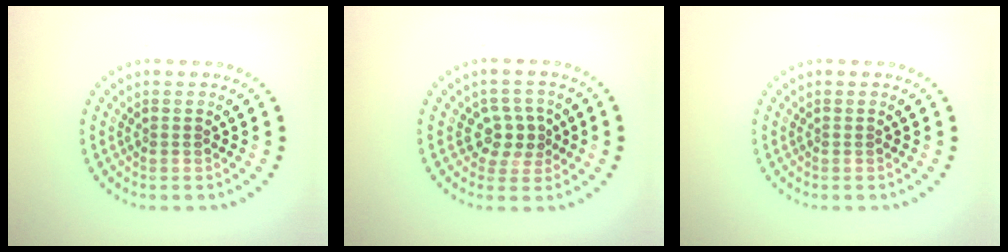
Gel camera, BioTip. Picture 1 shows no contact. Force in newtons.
{"total": 2.7, "press": 2.5, "slide": 1.0}
{"total": 0.0}